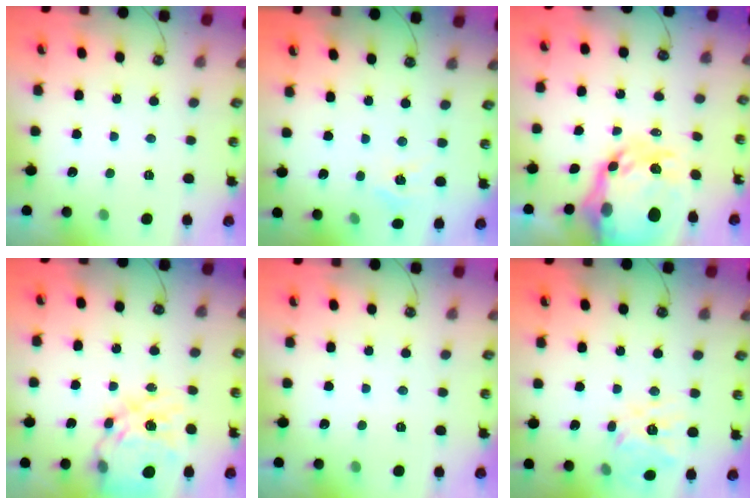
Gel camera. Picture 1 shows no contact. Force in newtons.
{"total": 5.8, "press": 5.8, "slide": 0.2}
{"total": 14.4, "press": 14.3, "slide": 1.2}
{"total": 22.2, "press": 22.0, "slide": 2.1}
{"total": 0.0}
{"total": 13.5, "press": 13.4, "slide": 1.5}